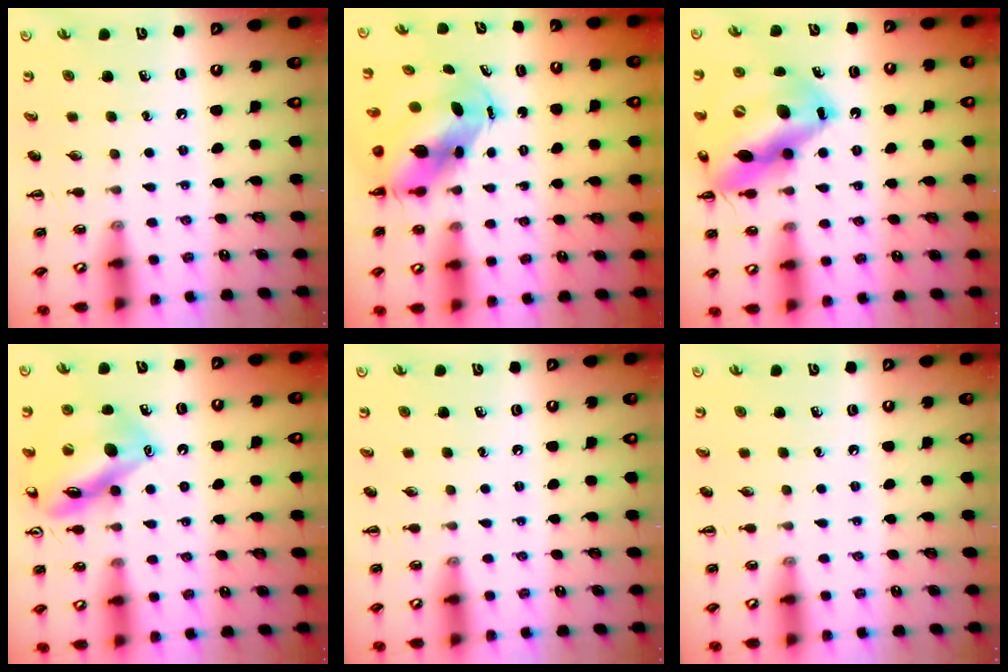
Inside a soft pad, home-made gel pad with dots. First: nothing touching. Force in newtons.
{"total": 6.7, "press": 6.5, "slide": 1.7}
{"total": 19.8, "press": 19.1, "slide": 5.5}
{"total": 14.4, "press": 14.3, "slide": 1.6}
{"total": 0.0}
{"total": 0.0}